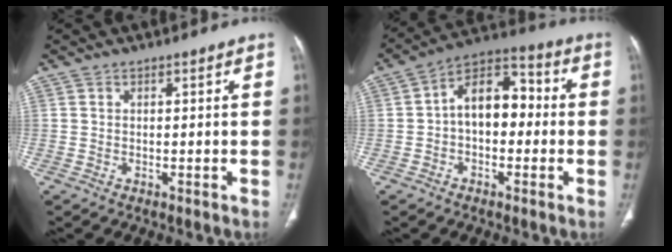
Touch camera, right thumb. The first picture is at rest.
{"total": 11.2, "force": [-0.4, 7.2, 8.6], "torque": [-0.106, 0.040, -0.021]}